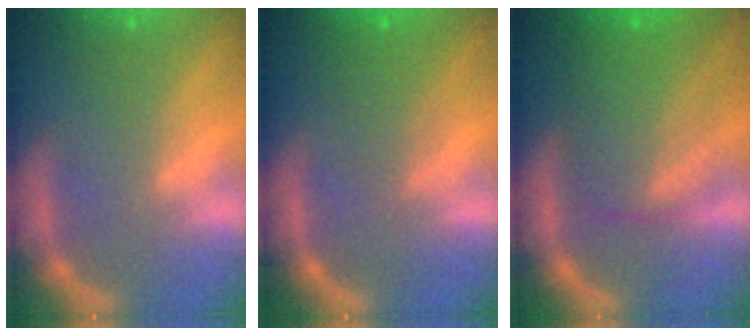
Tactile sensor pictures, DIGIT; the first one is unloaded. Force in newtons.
{"total": 3.0}
{"total": 8.6}